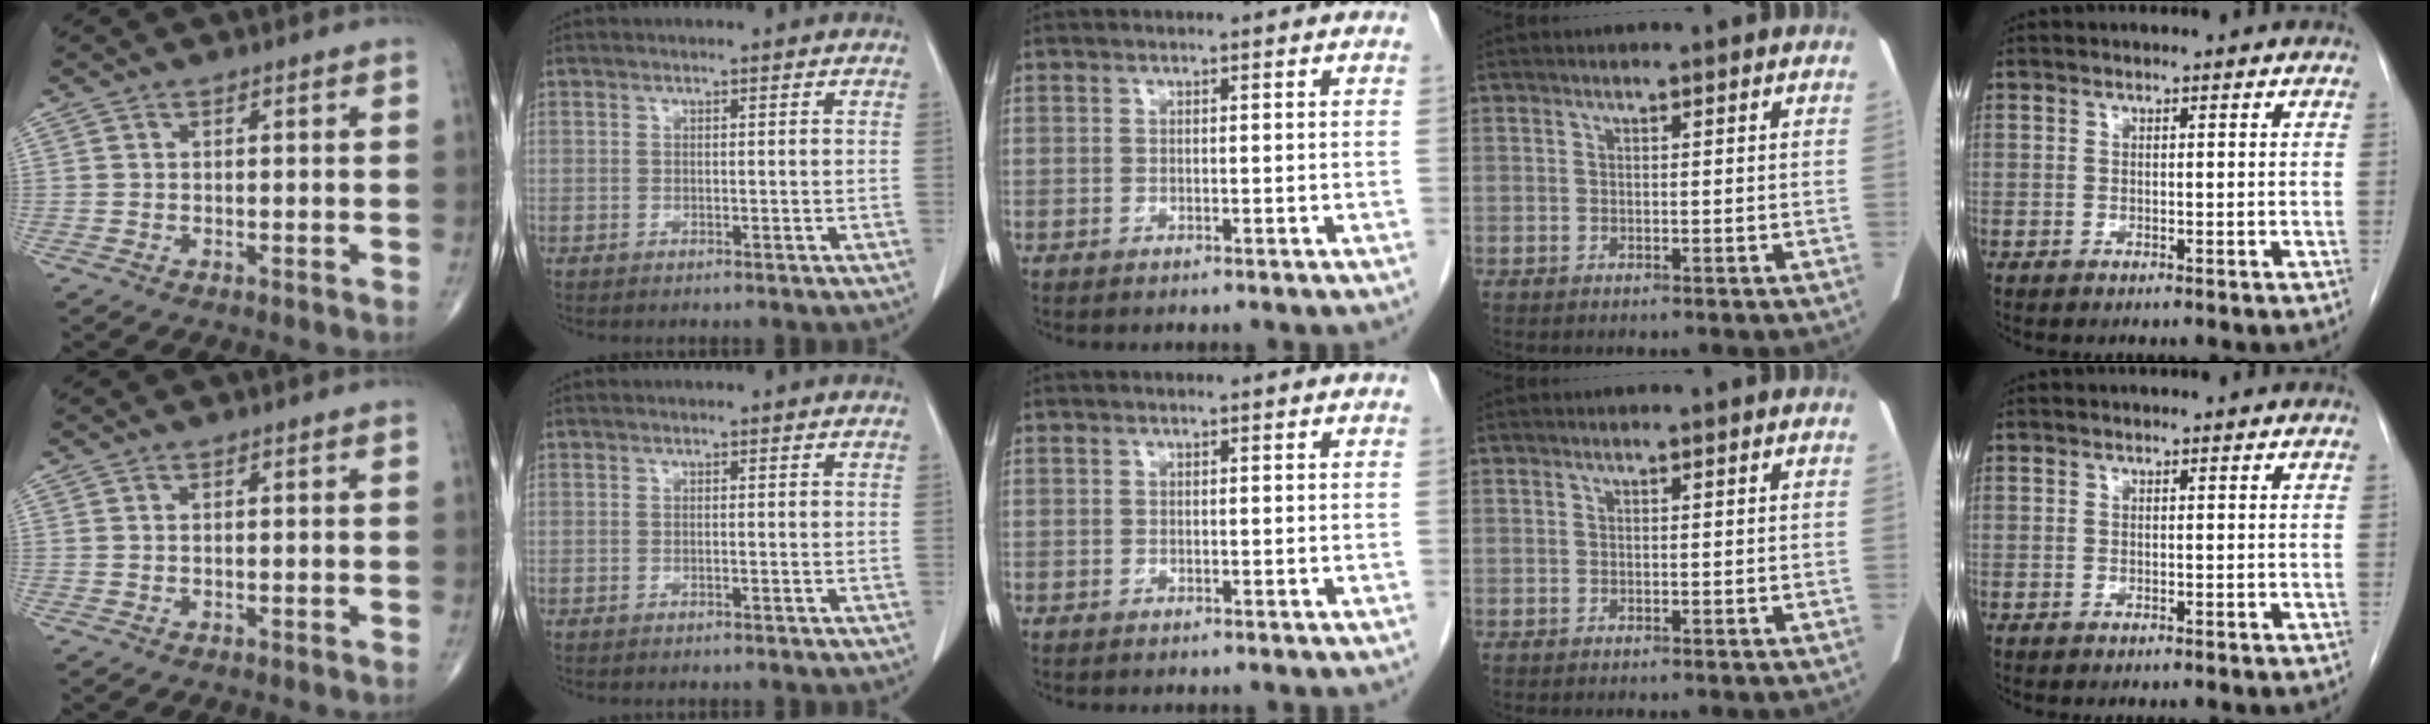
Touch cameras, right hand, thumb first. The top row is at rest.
{}